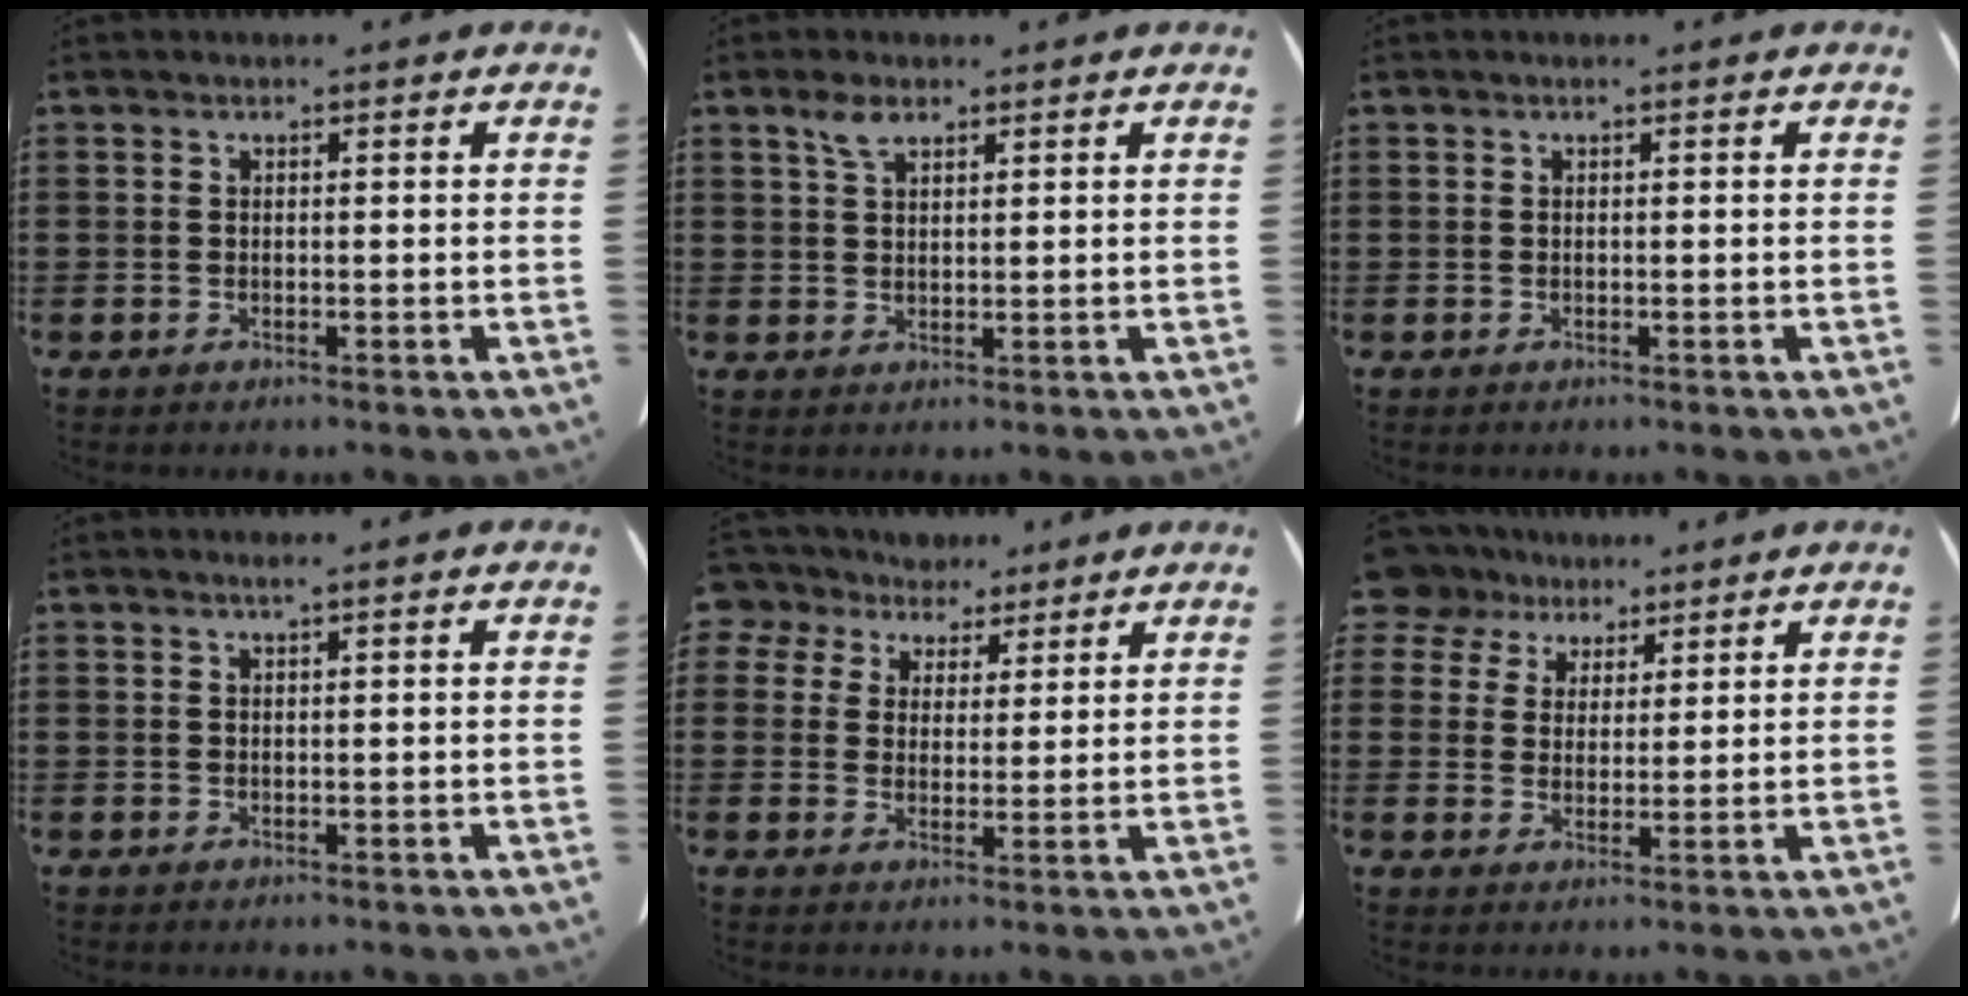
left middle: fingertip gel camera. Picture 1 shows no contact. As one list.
[{"total": 3.1, "force": [1.9, 1.2, 2.1], "torque": [-0.049, 0.003, 0.035]}, {"total": 0.0}, {"total": 0.8, "force": [0.4, -0.1, 0.6], "torque": [-0.011, -0.003, 0.009]}, {"total": 4.7, "force": [3.5, 3.1, 0.4], "torque": [-0.036, -0.008, 0.064]}, {"total": 5.8, "force": [4.4, 3.7, 1.1], "torque": [-0.043, -0.007, 0.082]}]